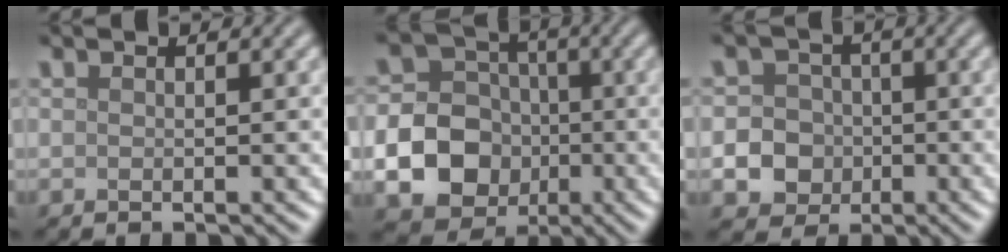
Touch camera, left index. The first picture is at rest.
{"total": 14.3, "force": [-3.5, 13.1, 4.4], "torque": [-0.113, -0.040, -0.074]}
{"total": 8.9, "force": [-2.4, 8.3, 2.2], "torque": [-0.037, -0.019, -0.068]}